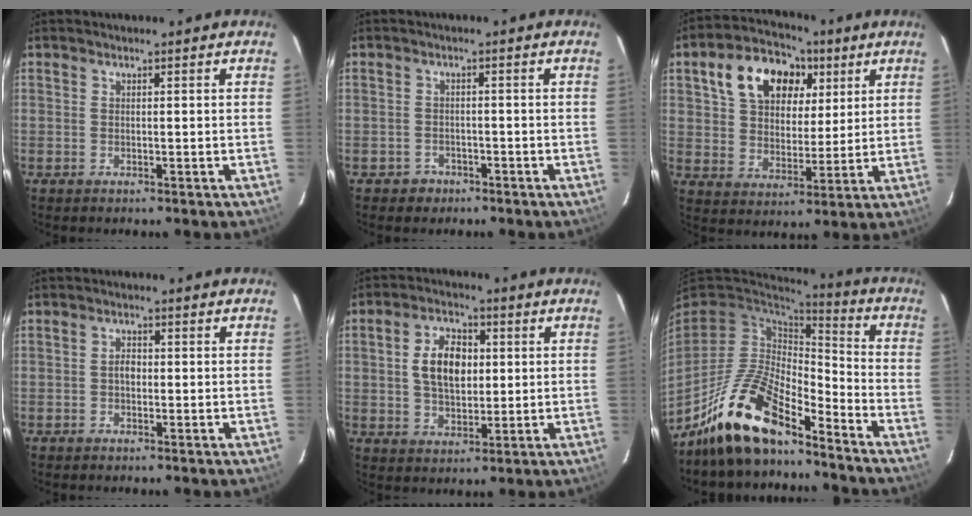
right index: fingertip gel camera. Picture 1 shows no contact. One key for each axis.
{"total": 3.2, "fx": -2.0, "fy": 2.5, "fz": 0.3, "tx": -0.012, "ty": 0.009, "tz": -0.027}
{"total": 16.1, "fx": 7.2, "fy": 10.7, "fz": 9.6, "tx": -0.195, "ty": 0.050, "tz": 0.128}
{"total": 1.9, "fx": -0.3, "fy": 1.3, "fz": 1.3, "tx": -0.023, "ty": 0.007, "tz": -0.007}
{"total": 9.4, "fx": 1.2, "fy": 5.8, "fz": 7.2, "tx": -0.133, "ty": 0.018, "tz": 0.027}
{"total": 16.7, "fx": -12.9, "fy": 5.2, "fz": 9.2, "tx": -0.193, "ty": -0.006, "tz": -0.241}